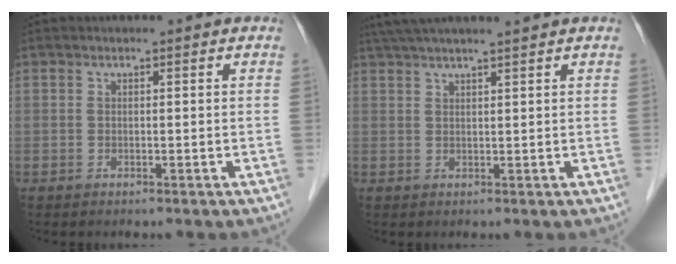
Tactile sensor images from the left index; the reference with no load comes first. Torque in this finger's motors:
{"motor_torque": [0.32, -0.73, 0.18, 0.05]}